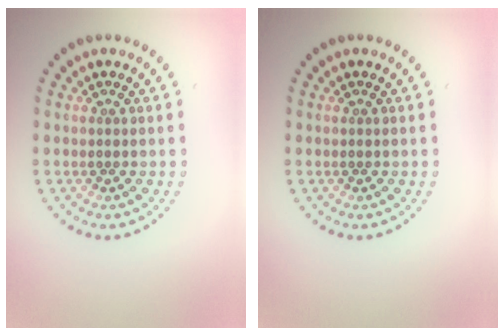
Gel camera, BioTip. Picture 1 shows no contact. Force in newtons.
{"total": 0.0}